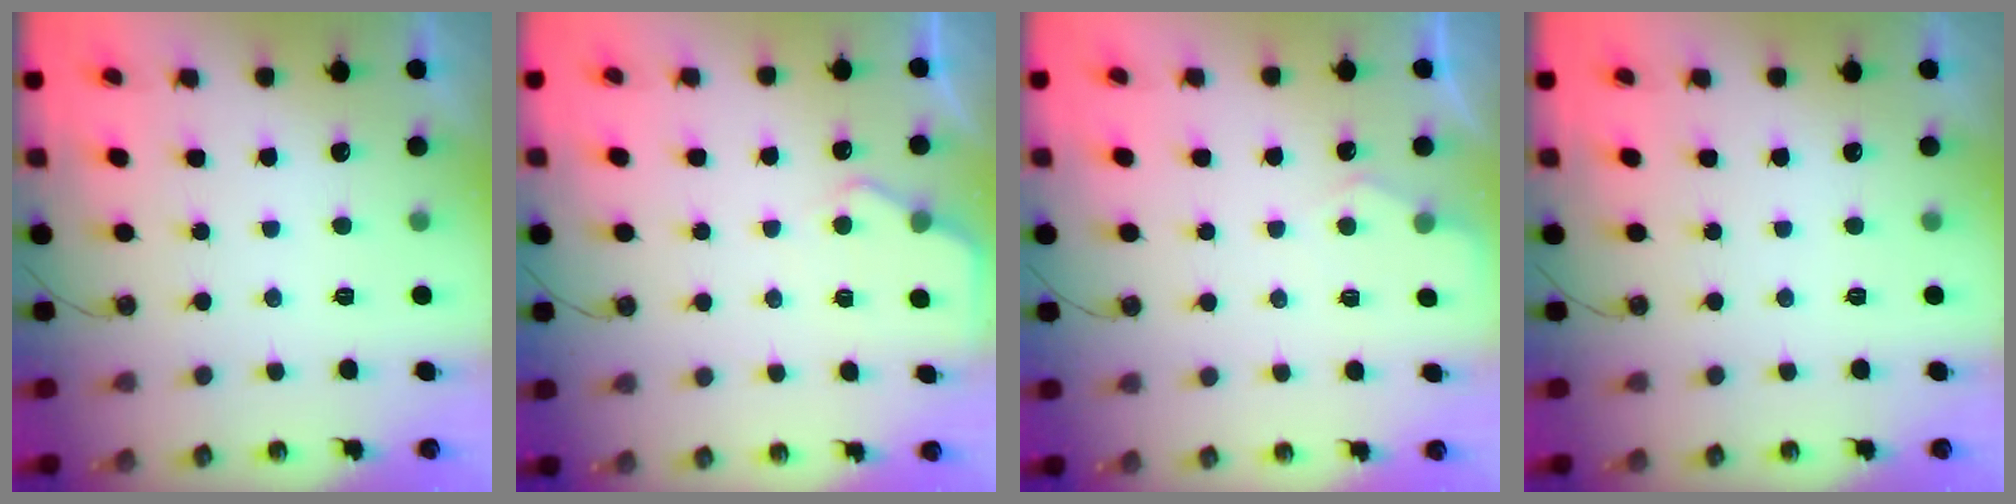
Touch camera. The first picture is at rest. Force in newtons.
{"total": 5.1, "press": 5.0, "slide": 0.5}
{"total": 3.8, "press": 3.8, "slide": 0.4}
{"total": 0.0}